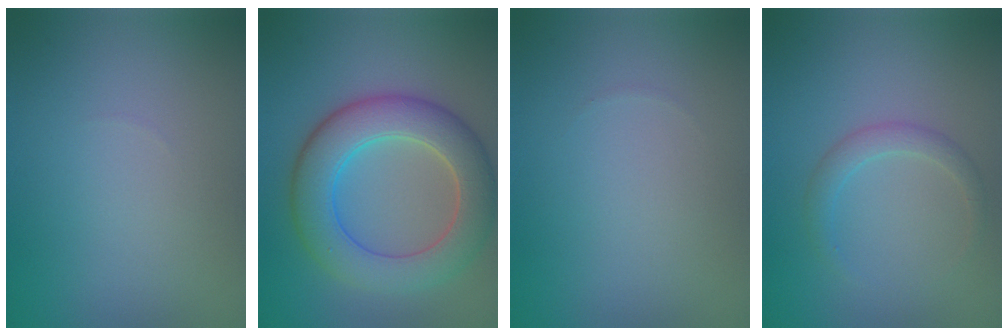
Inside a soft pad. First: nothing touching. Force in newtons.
{"total": 7.5, "press": 7.5, "slide": 0.2}
{"total": 0.0}
{"total": 1.7, "press": 1.7, "slide": 0.2}